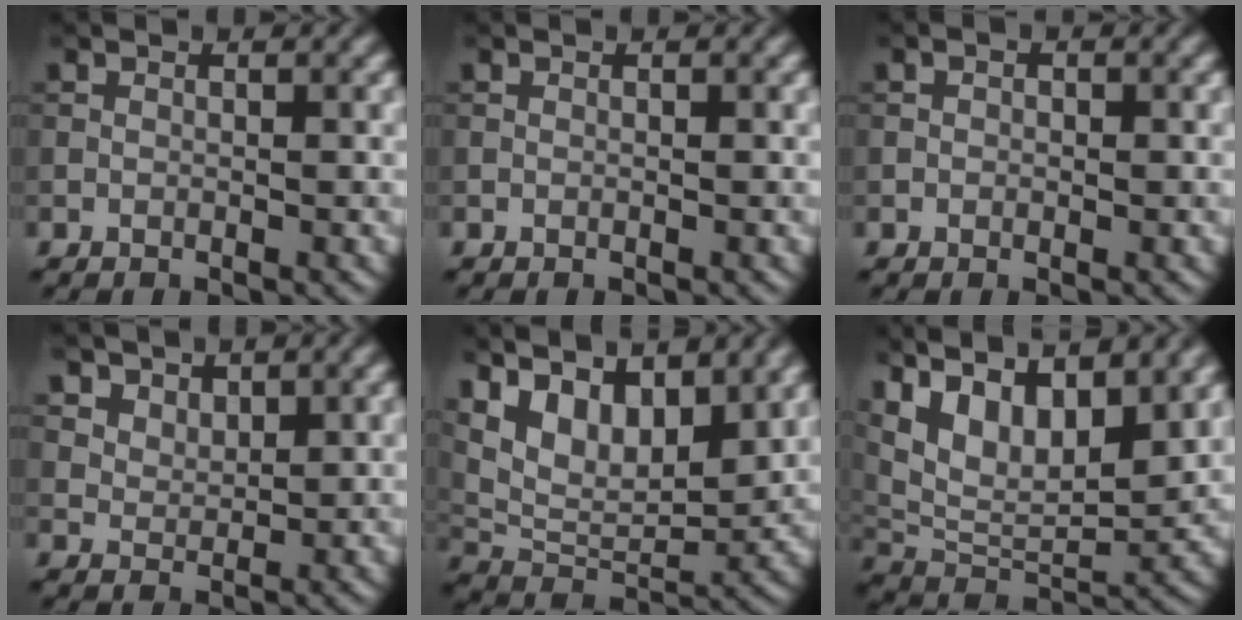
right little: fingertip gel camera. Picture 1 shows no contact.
{"total": 0.0}
{"total": 0.7, "force": [0.0, 0.6, 0.4], "torque": [-0.005, -0.001, -0.004]}
{"total": 3.2, "force": [2.4, 1.9, 1.0], "torque": [-0.034, -0.017, 0.066]}
{"total": 9.9, "force": [5.6, 4.7, 6.8], "torque": [-0.133, 0.005, 0.099]}
{"total": 12.7, "force": [6.7, 5.7, 9.2], "torque": [-0.178, 0.023, 0.111]}